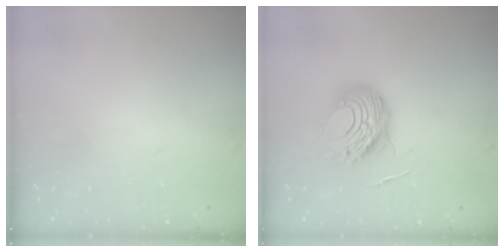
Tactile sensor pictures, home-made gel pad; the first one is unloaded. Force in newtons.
{"total": 11.1, "press": 11.1, "slide": 0.9}